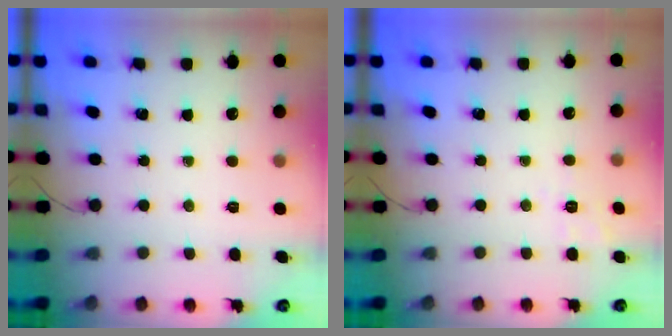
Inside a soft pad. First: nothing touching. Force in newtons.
{"total": 3.5, "press": 2.9, "slide": 2.1}